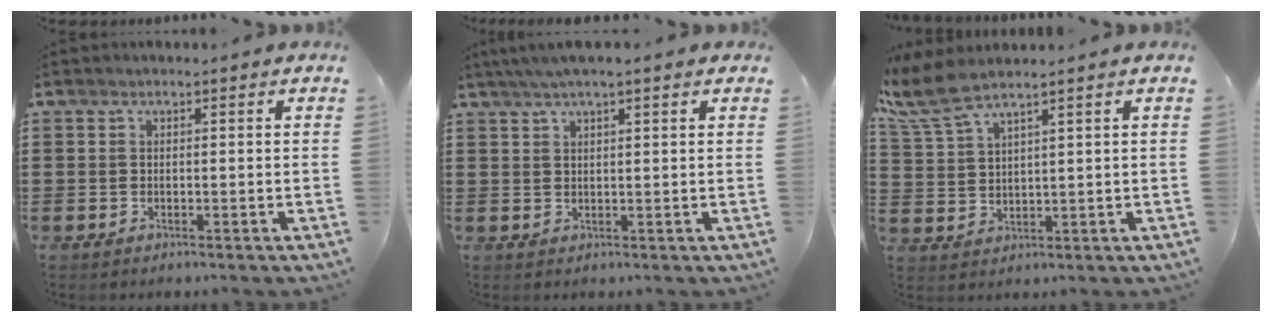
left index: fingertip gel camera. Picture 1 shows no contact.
{"total": 2.9, "force": [2.0, 0.2, 2.1], "torque": [-0.042, 0.007, 0.035]}
{"total": 6.2, "force": [4.7, 1.1, 3.9], "torque": [-0.107, -0.018, 0.079]}